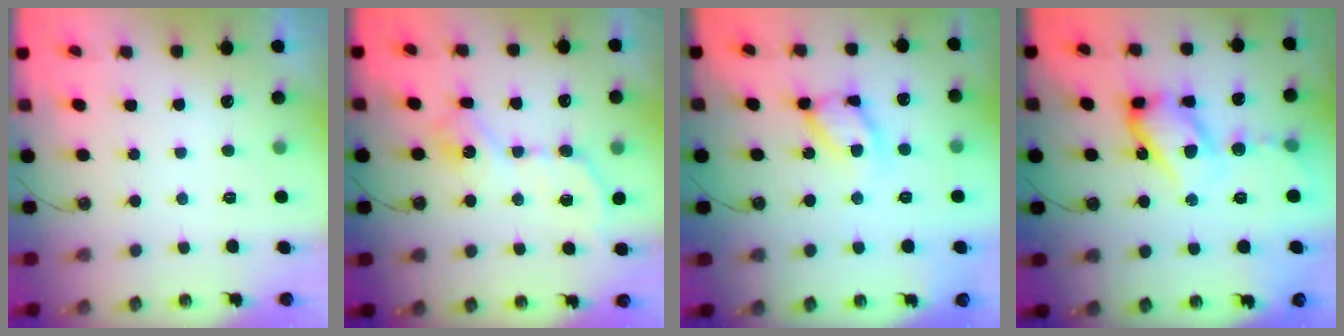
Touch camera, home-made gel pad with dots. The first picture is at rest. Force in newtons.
{"total": 11.3, "press": 11.3, "slide": 0.4}
{"total": 13.5, "press": 13.5, "slide": 1.1}
{"total": 17.3, "press": 17.2, "slide": 2.3}